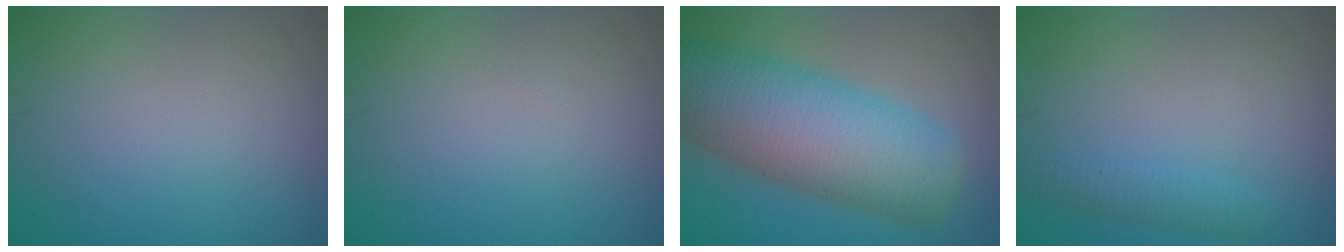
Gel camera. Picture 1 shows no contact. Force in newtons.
{"total": 0.0}
{"total": 11.6, "press": 11.6, "slide": 0.4}
{"total": 1.6, "press": 1.6, "slide": 0.0}